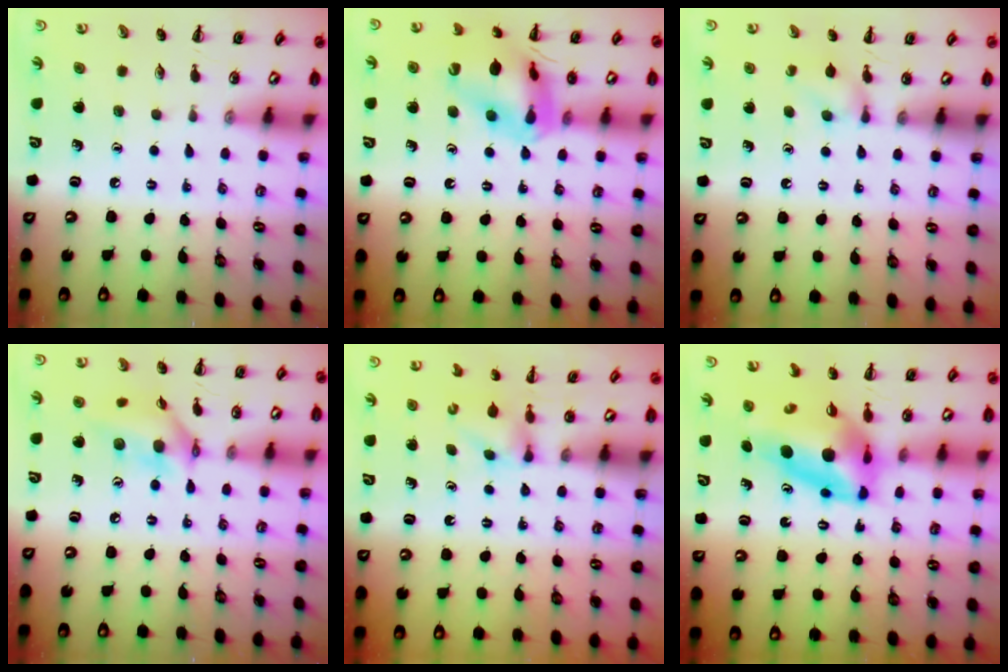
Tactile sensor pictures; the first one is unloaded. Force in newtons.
{"total": 16.3, "press": 16.3, "slide": 1.7}
{"total": 4.5, "press": 4.2, "slide": 1.5}
{"total": 12.5, "press": 12.3, "slide": 2.3}
{"total": 2.5, "press": 2.3, "slide": 0.9}
{"total": 9.6, "press": 9.1, "slide": 3.0}